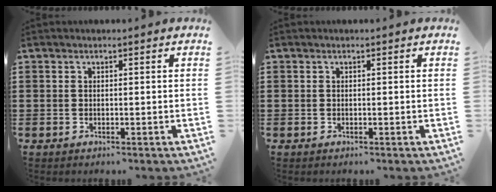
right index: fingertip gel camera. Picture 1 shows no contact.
{"total": 0.0}